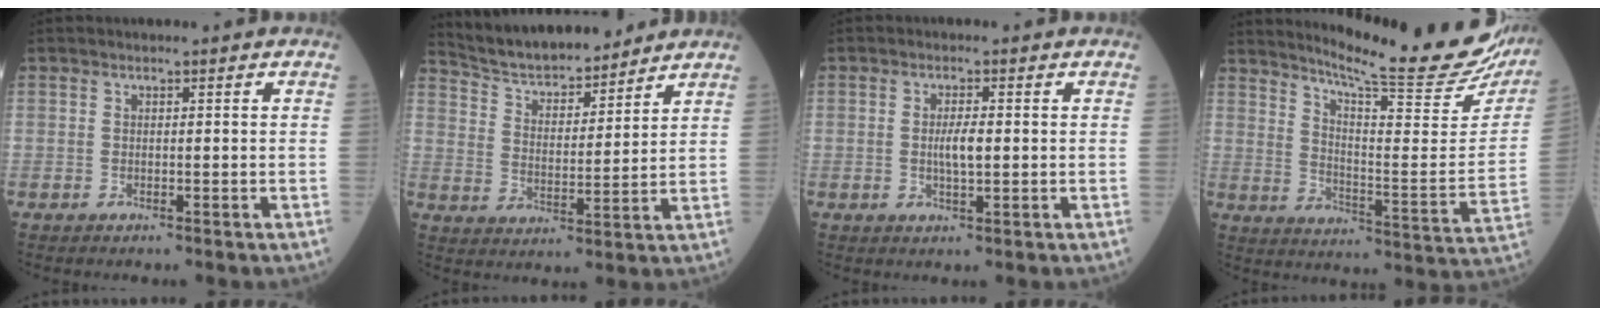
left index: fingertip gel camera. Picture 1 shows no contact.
{"total": 13.0, "force": [12.1, 2.5, 4.0], "torque": [-0.070, 0.012, 0.207]}
{"total": 2.9, "force": [0.1, 0.5, 2.8], "torque": [-0.054, -0.001, 0.003]}
{"total": 25.0, "force": [22.2, 0.8, 11.6], "torque": [-0.182, -0.090, 0.288]}